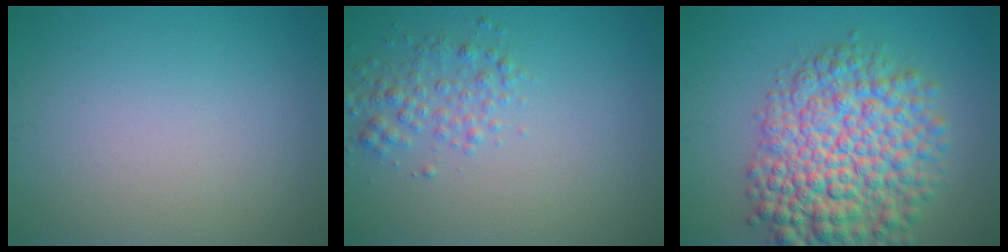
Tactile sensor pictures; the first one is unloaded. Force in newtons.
{"total": 2.5, "press": 2.5, "slide": 0.1}
{"total": 10.1, "press": 10.1, "slide": 0.3}